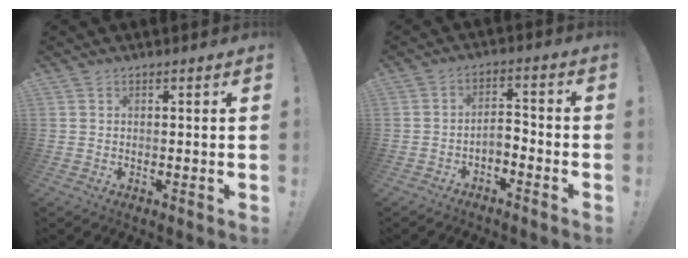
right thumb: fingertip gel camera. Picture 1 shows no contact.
{"total": 4.4, "force": [-3.1, 1.8, 2.5], "torque": [-0.047, 0.005, -0.058]}